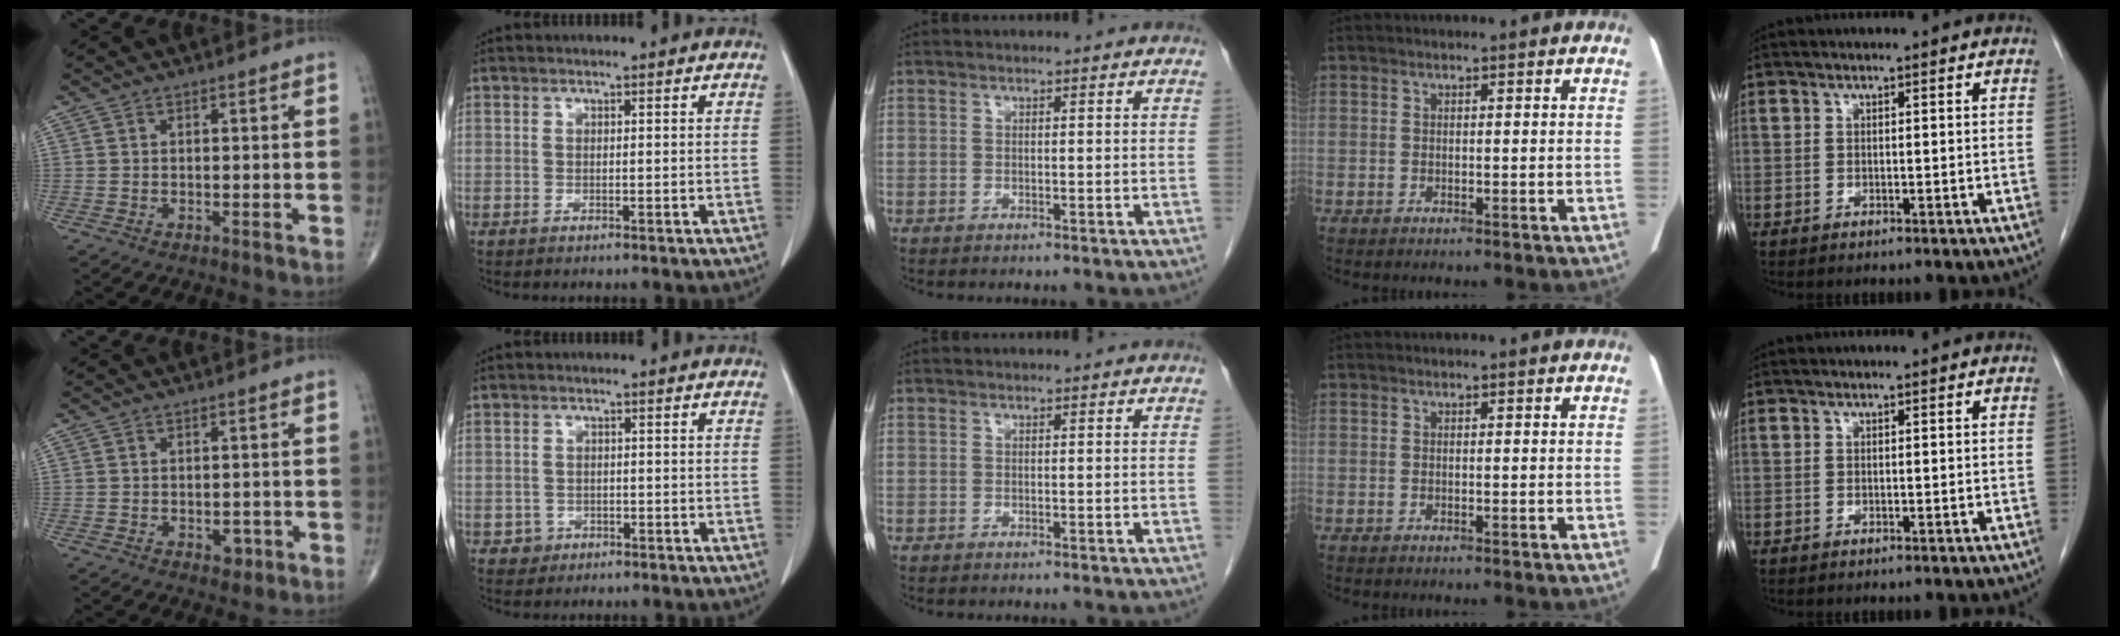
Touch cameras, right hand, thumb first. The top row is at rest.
{"thumb": {"total": 2.3, "force": [-0.9, 1.5, 1.4], "torque": [-0.007, 0.001, -0.009]}, "index": {"total": 2.0, "force": [-0.9, 1.8, -0.1], "torque": [0.008, 0.011, -0.012]}}